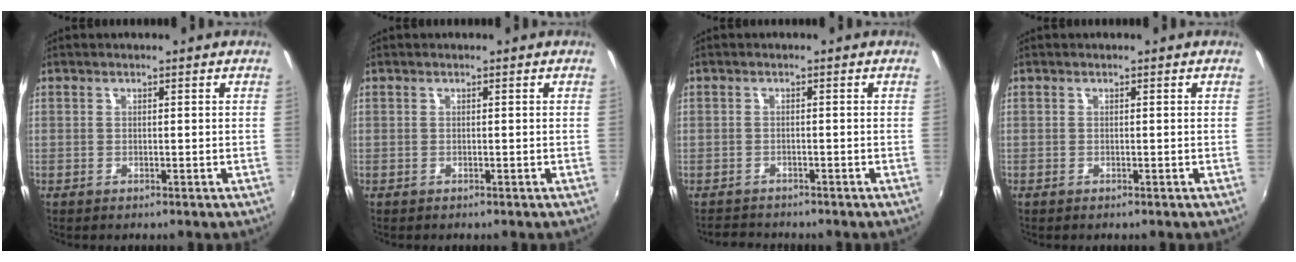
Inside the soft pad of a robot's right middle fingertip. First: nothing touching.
{"total": 0.0}
{"total": 2.8, "force": [-2.5, 1.4, -0.1], "torque": [-0.003, 0.012, -0.043]}
{"total": 0.0}